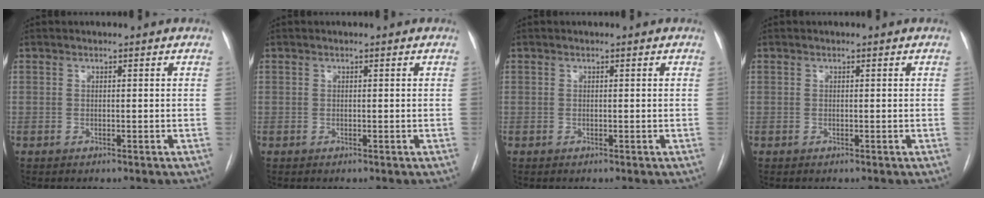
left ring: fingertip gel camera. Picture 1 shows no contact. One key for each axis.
{"total": 0.0}
{"total": 0.0}
{"total": 0.0}